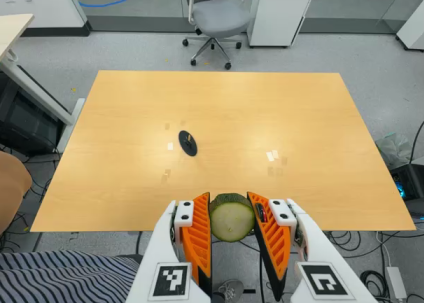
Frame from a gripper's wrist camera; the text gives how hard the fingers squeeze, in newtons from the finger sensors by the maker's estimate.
{"total": 11.3, "left": 10.2, "right": 12.4}